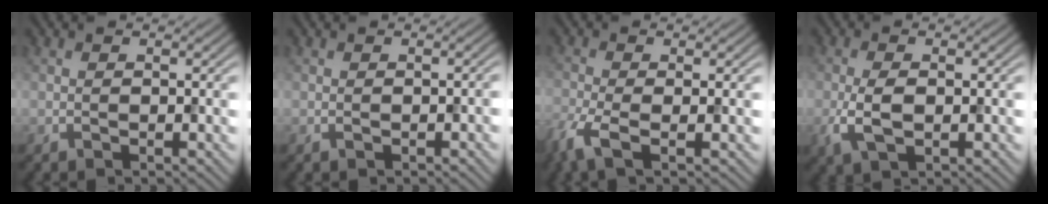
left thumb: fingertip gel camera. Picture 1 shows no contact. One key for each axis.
{"total": 0.9, "fx": -0.3, "fy": 0.4, "fz": 0.7, "tx": -0.010, "ty": -0.002, "tz": -0.003}
{"total": 4.6, "fx": -2.4, "fy": 1.4, "fz": 3.7, "tx": -0.094, "ty": -0.010, "tz": -0.058}
{"total": 4.2, "fx": -0.7, "fy": 2.0, "fz": 3.6, "tx": -0.089, "ty": -0.006, "tz": -0.015}